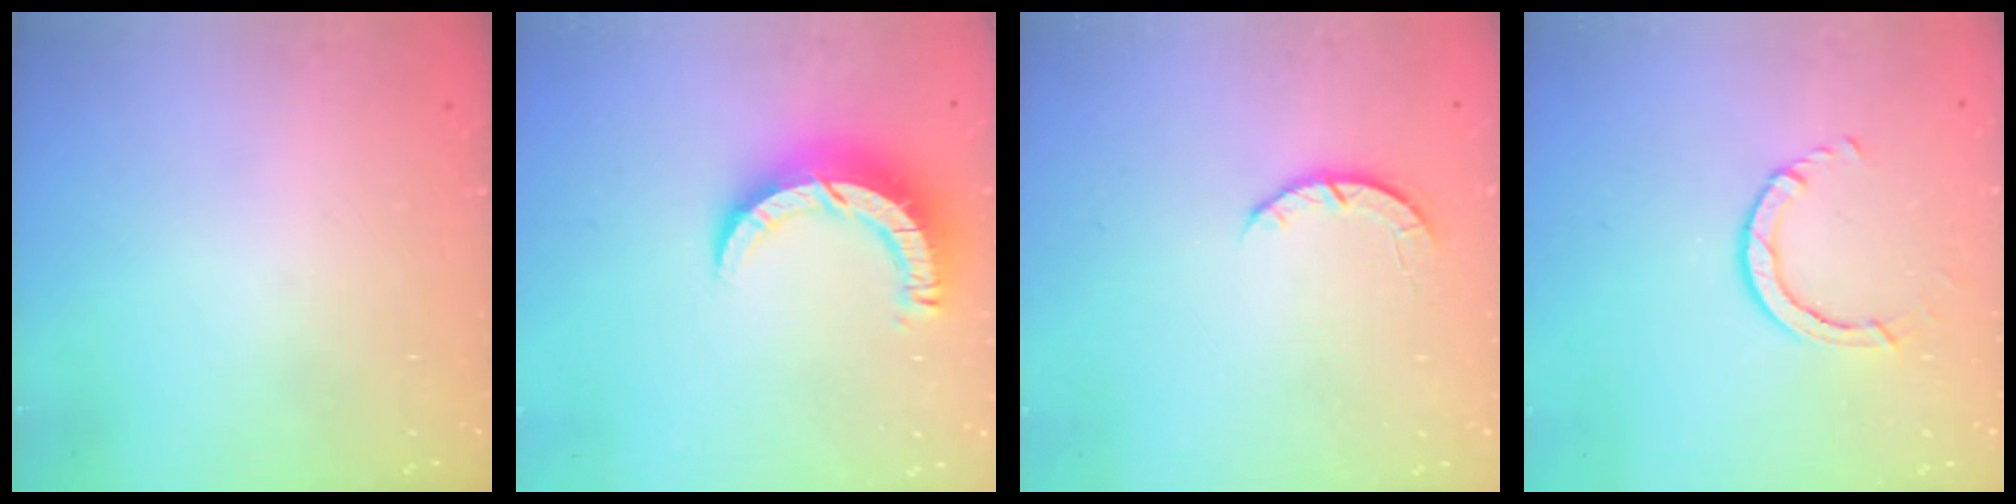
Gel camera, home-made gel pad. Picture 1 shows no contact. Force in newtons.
{"total": 9.3, "press": 9.2, "slide": 0.9}
{"total": 2.7, "press": 2.6, "slide": 0.4}
{"total": 3.1, "press": 3.1, "slide": 0.3}